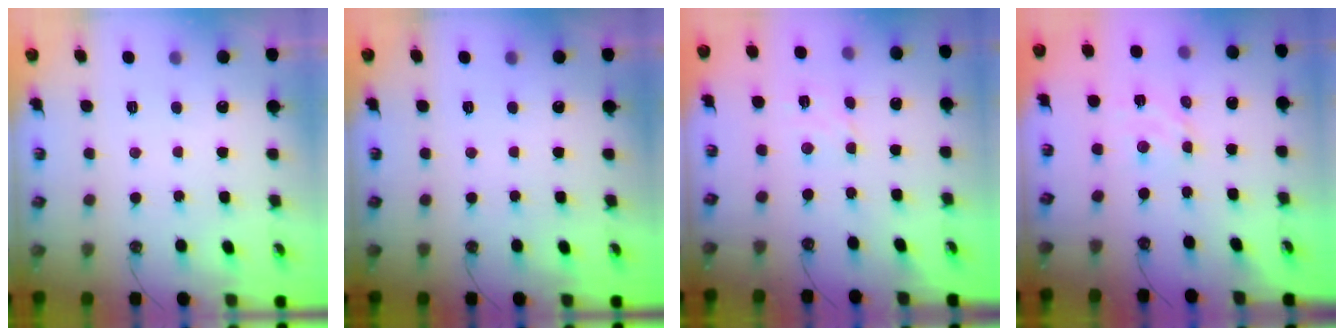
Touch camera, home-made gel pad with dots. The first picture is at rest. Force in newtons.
{"total": 0.0}
{"total": 2.9, "press": 2.8, "slide": 0.6}
{"total": 3.3, "press": 3.3, "slide": 0.3}